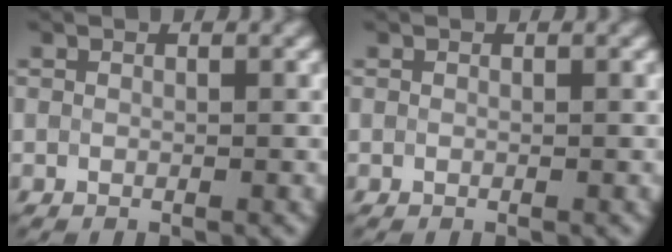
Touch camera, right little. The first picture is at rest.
{"total": 0.0}